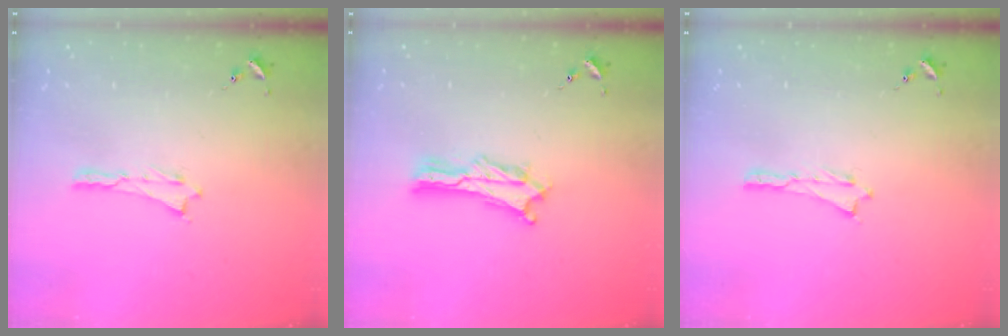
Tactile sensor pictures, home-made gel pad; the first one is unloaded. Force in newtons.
{"total": 2.7, "press": 2.7, "slide": 0.3}
{"total": 0.0}